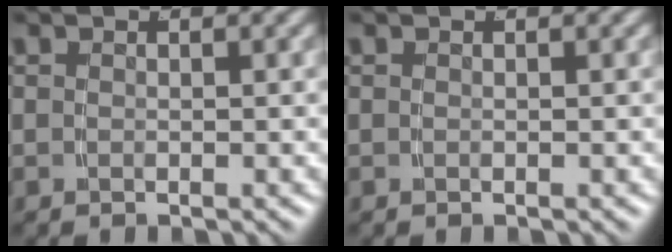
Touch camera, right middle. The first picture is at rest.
{"total": 0.0}